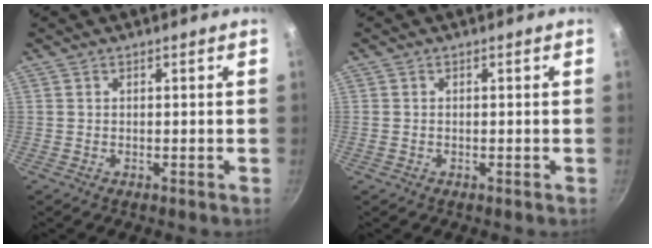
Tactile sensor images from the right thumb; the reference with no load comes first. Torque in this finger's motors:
{"motor_torque": [-0.72, -0.06, -0.25, 0.14, -0.03]}